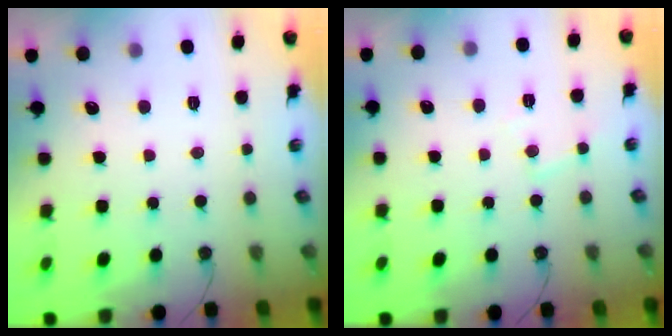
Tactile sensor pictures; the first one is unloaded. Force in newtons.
{"total": 4.8, "press": 4.8, "slide": 0.6}